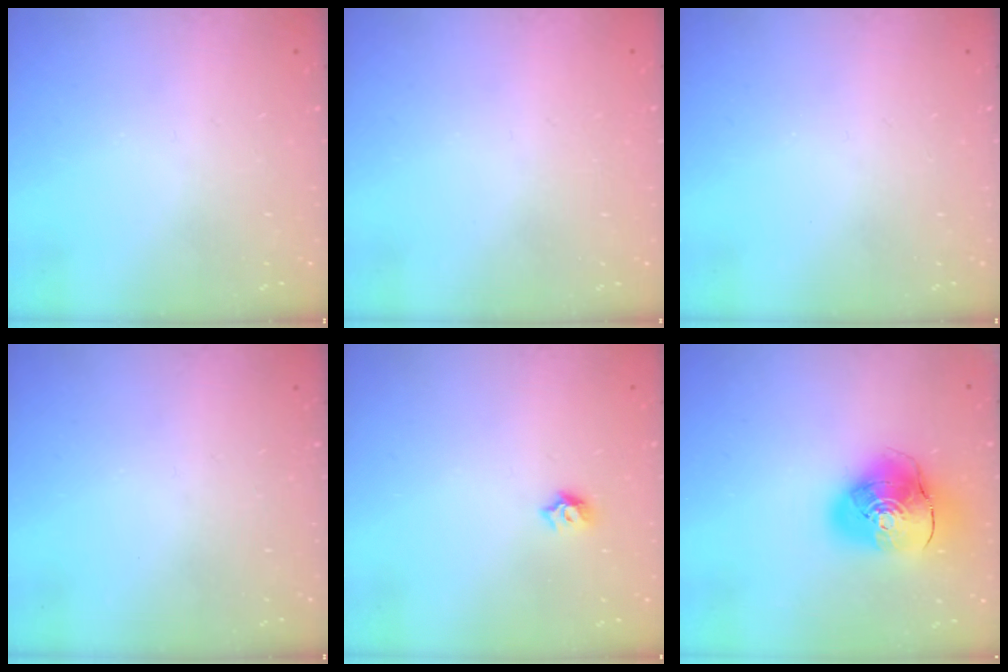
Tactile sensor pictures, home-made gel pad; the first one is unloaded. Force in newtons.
{"total": 0.7, "press": 0.7, "slide": 0.3}
{"total": 0.0}
{"total": 0.0}
{"total": 5.7, "press": 5.6, "slide": 0.7}
{"total": 14.4, "press": 14.2, "slide": 2.1}